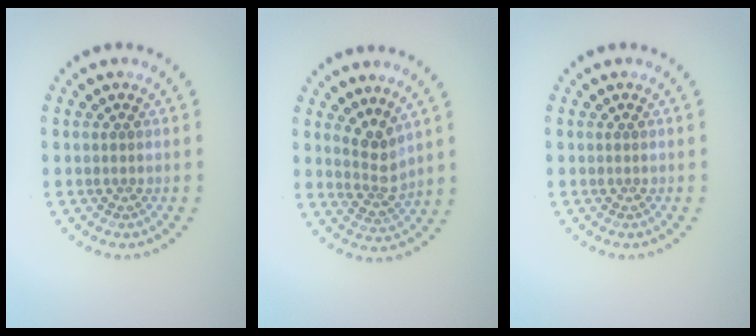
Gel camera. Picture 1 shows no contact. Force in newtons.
{"total": 2.6, "press": 2.0, "slide": 1.7}
{"total": 0.0}